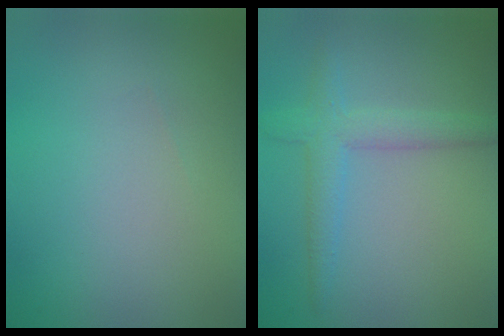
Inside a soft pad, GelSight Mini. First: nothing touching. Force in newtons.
{"total": 3.2, "press": 3.2, "slide": 0.1}